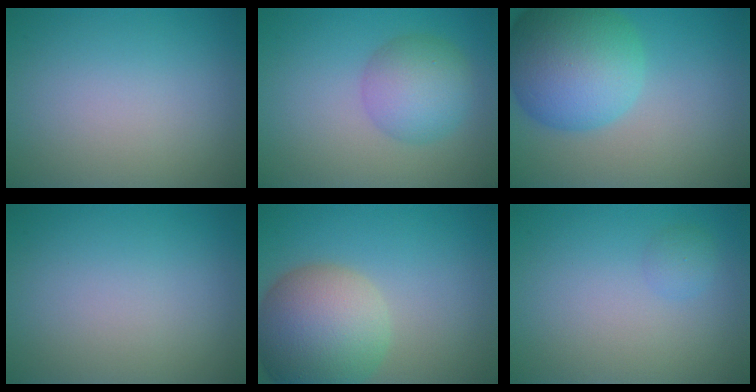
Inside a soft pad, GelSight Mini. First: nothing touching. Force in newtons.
{"total": 4.7, "press": 4.7, "slide": 0.1}
{"total": 10.4, "press": 10.3, "slide": 0.3}
{"total": 0.0}
{"total": 9.6, "press": 9.6, "slide": 0.6}
{"total": 0.8, "press": 0.8, "slide": 0.0}